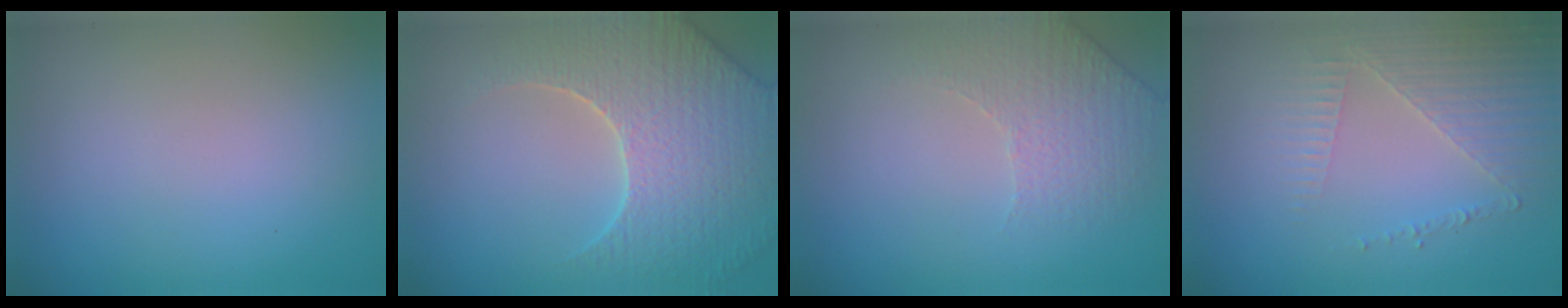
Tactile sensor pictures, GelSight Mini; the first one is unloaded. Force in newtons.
{"total": 5.9, "press": 5.6, "slide": 1.7}
{"total": 1.9, "press": 1.6, "slide": 1.0}
{"total": 3.7, "press": 3.1, "slide": 2.0}